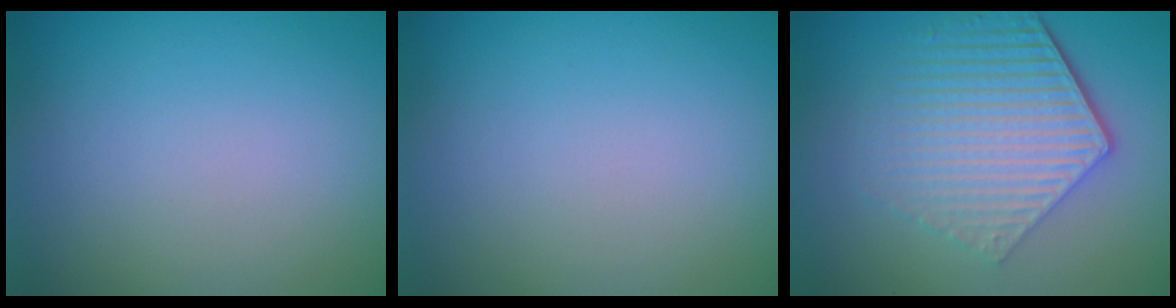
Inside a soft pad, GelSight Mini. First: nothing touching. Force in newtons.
{"total": 0.0}
{"total": 6.2, "press": 4.5, "slide": 4.3}